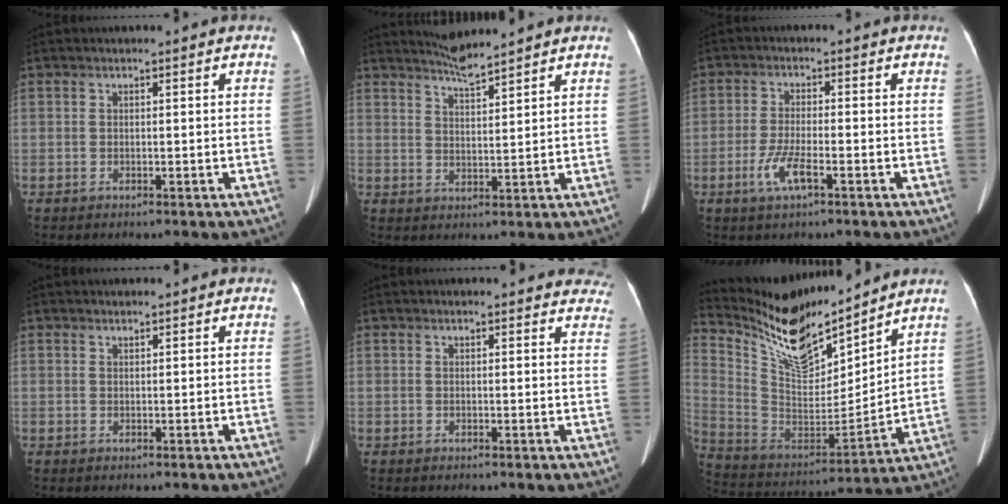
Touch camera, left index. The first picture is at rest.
{"total": 4.4, "force": [4.2, -0.5, 1.2], "torque": [-0.029, 0.000, 0.081]}
{"total": 4.7, "force": [-2.4, 0.7, 4.0], "torque": [-0.091, -0.008, -0.044]}
{"total": 0.6, "force": [0.6, 0.1, 0.1], "torque": [-0.011, 0.003, 0.014]}
{"total": 11.5, "force": [10.8, 3.0, 2.3], "torque": [0.013, -0.007, 0.093]}
{"total": 16.4, "force": [14.4, 3.2, 7.1], "torque": [-0.148, -0.010, 0.278]}